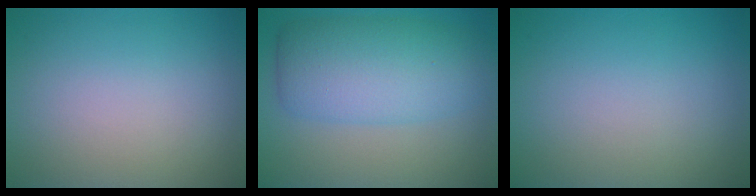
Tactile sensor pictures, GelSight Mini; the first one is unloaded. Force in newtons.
{"total": 7.1, "press": 7.1, "slide": 0.2}
{"total": 0.0}